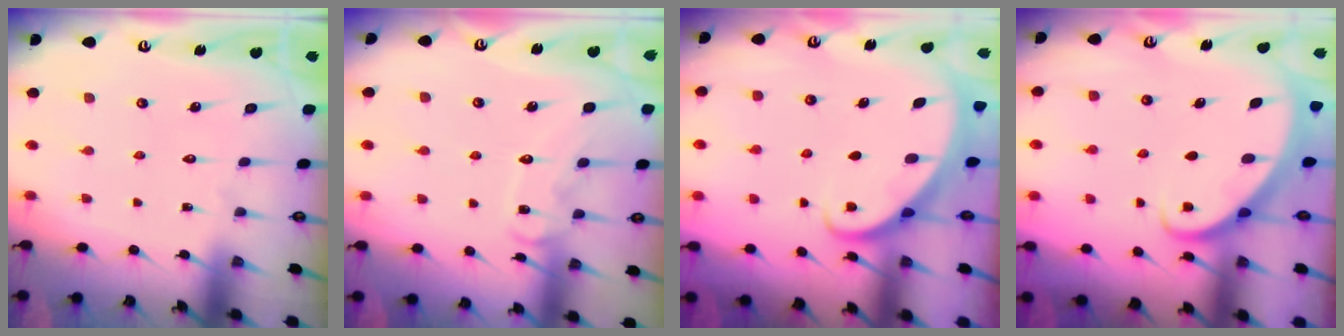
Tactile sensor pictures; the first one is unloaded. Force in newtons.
{"total": 10.0, "press": 10.0, "slide": 0.8}
{"total": 2.6, "press": 2.6, "slide": 0.2}
{"total": 2.7, "press": 2.7, "slide": 0.2}